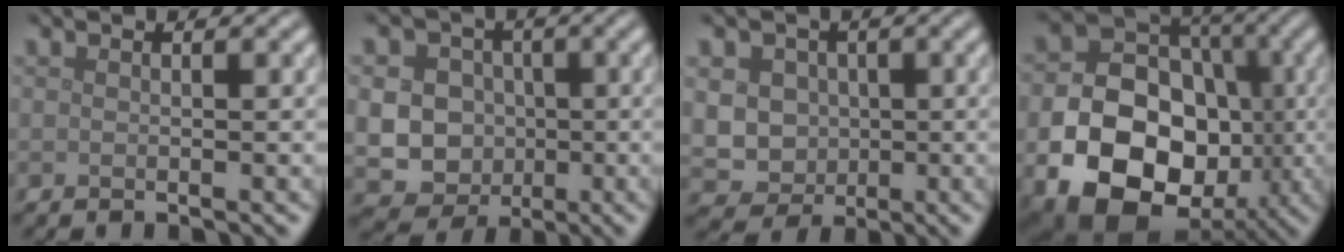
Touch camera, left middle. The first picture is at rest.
{"total": 11.8, "force": [-0.6, 11.0, 4.1], "torque": [-0.092, 0.014, -0.034]}
{"total": 6.3, "force": [0.6, 5.7, 2.5], "torque": [-0.041, 0.018, -0.004]}
{"total": 16.7, "force": [-4.3, 13.2, 9.2], "torque": [-0.138, -0.052, -0.088]}